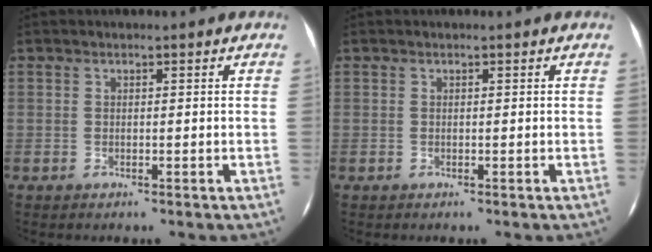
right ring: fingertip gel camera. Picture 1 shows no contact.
{"total": 0.0}